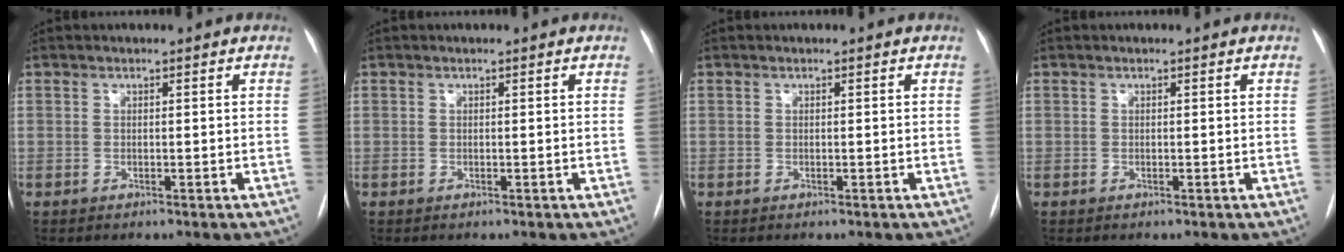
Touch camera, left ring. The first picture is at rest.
{"total": 0.0}
{"total": 0.0}
{"total": 0.0}